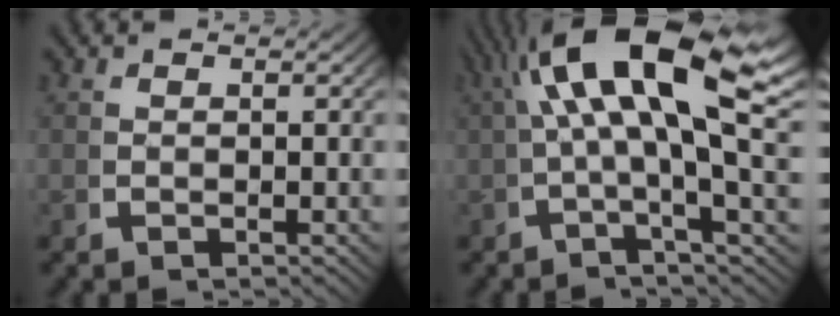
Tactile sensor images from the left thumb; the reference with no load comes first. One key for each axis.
{"total": 12.7, "fx": 3.3, "fy": 4.4, "fz": 11.4, "tx": -0.176, "ty": 0.012, "tz": 0.041}